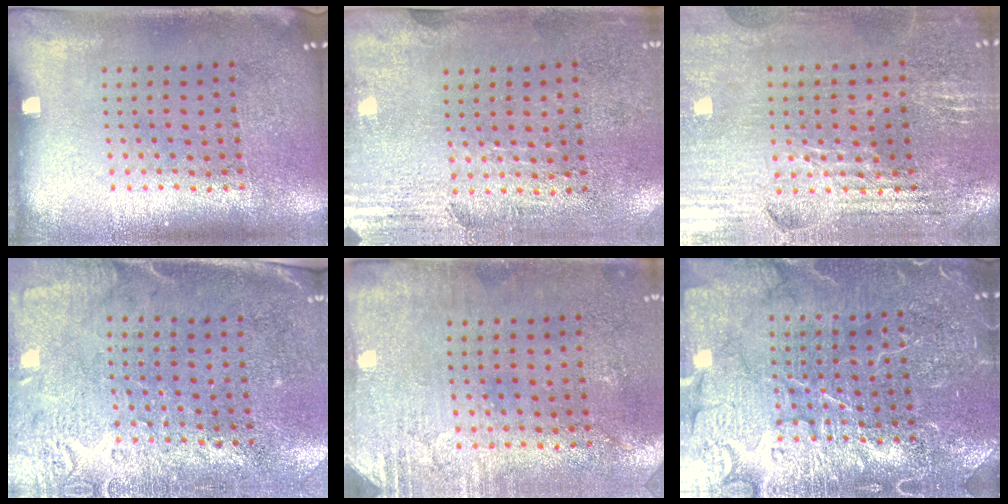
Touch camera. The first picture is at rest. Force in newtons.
{"total": 2.9, "press": 2.4, "slide": 1.5}
{"total": 2.7, "press": 2.7, "slide": 0.5}
{"total": 2.8, "press": 2.3, "slide": 1.5}
{"total": 2.7, "press": 2.3, "slide": 1.5}
{"total": 7.1, "press": 7.0, "slide": 1.0}